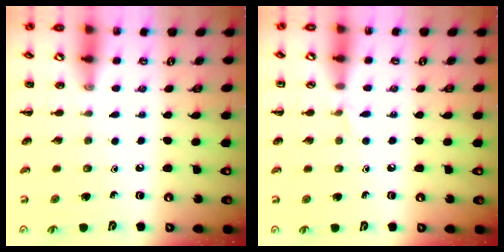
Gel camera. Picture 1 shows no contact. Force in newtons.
{"total": 3.5, "press": 3.3, "slide": 1.2}